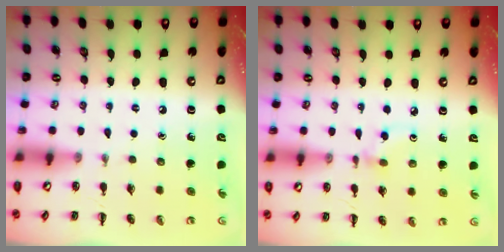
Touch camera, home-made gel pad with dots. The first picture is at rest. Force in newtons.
{"total": 2.7, "press": 2.4, "slide": 1.1}